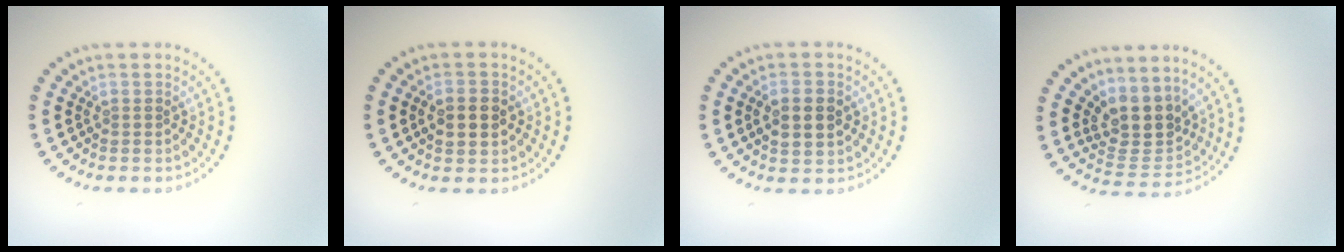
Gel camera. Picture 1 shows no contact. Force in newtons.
{"total": 3.3, "press": 3.3, "slide": 0.2}
{"total": 2.9, "press": 2.9, "slide": 0.2}
{"total": 4.1, "press": 3.4, "slide": 2.3}